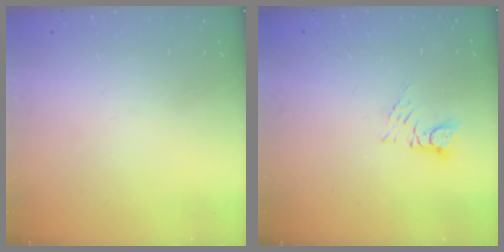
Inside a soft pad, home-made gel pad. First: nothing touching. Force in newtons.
{"total": 4.0, "press": 4.0, "slide": 0.1}